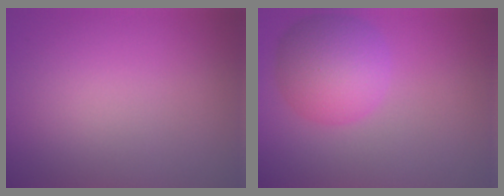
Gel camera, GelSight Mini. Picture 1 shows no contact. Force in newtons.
{"total": 5.2, "press": 5.2, "slide": 0.2}